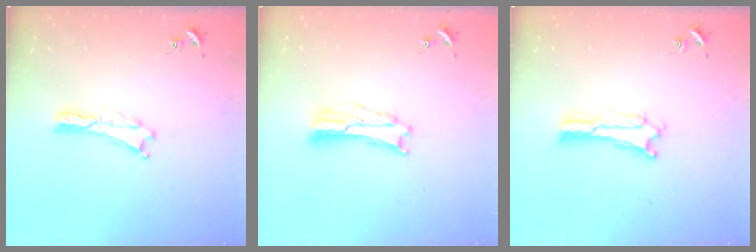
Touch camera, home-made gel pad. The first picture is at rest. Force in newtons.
{"total": 1.7, "press": 1.7, "slide": 0.3}
{"total": 0.6, "press": 0.5, "slide": 0.2}